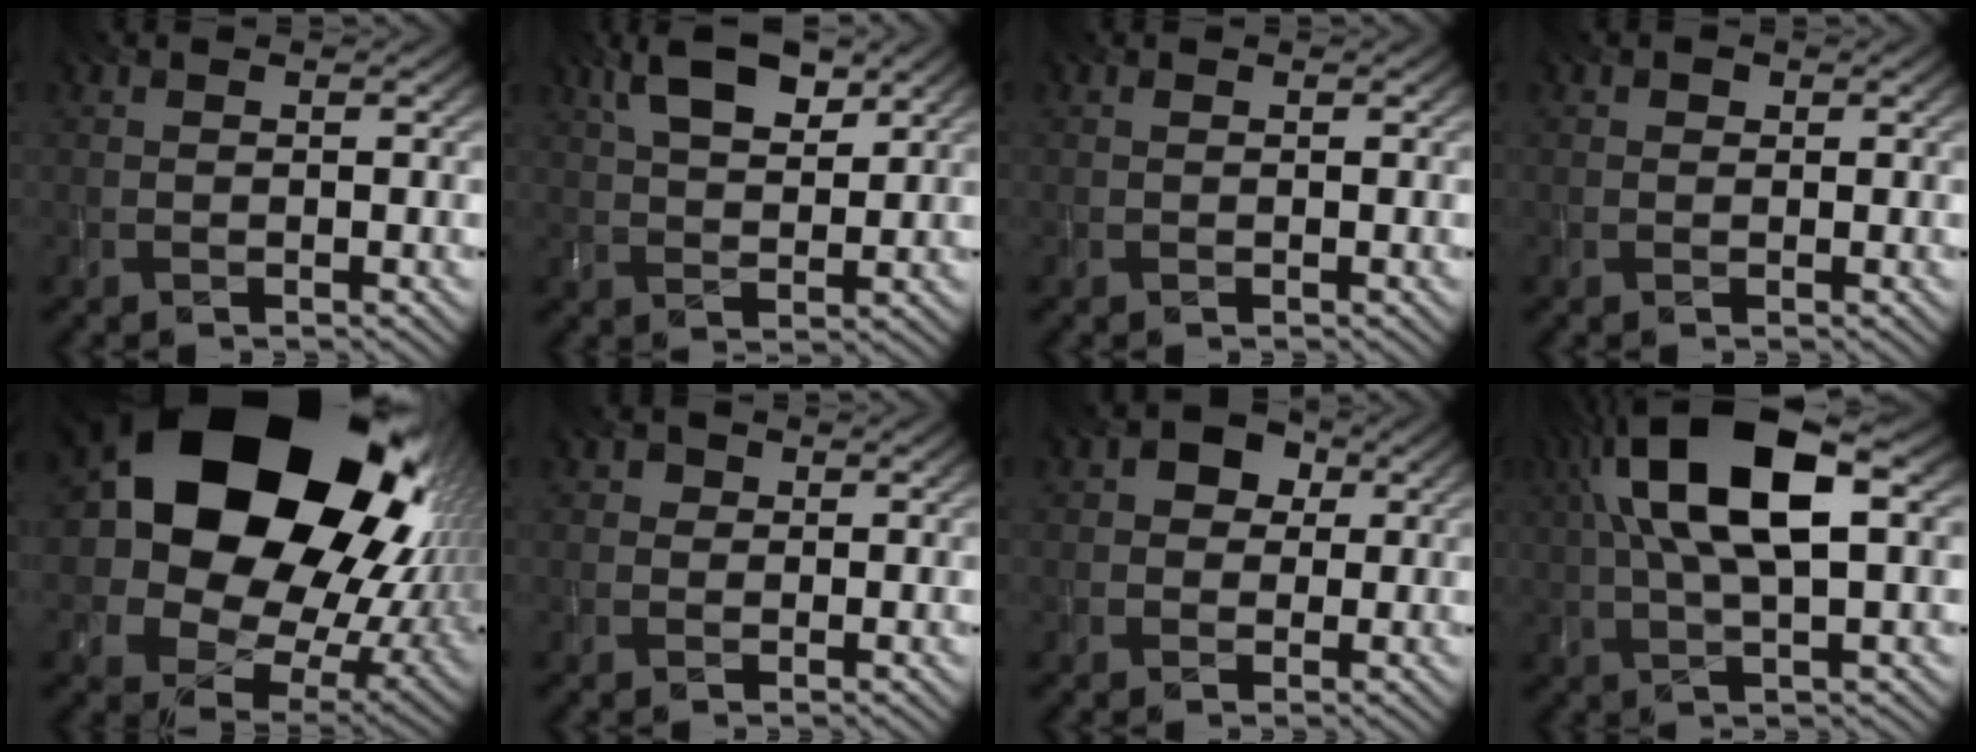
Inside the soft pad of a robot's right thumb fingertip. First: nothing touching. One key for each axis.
{"total": 7.8, "fx": 4.1, "fy": 3.3, "fz": 5.8, "tx": -0.124, "ty": 0.015, "tz": 0.079}
{"total": 0.0}
{"total": 0.7, "fx": 0.3, "fy": 0.6, "fz": 0.2, "tx": -0.002, "ty": 0.000, "tz": 0.001}
{"total": 22.9, "fx": 6.4, "fy": 17.5, "fz": 13.2, "tx": -0.314, "ty": -0.018, "tz": 0.157}
{"total": 1.5, "fx": 0.3, "fy": 1.5, "fz": 0.4, "tx": -0.004, "ty": 0.000, "tz": 0.000}
{"total": 4.4, "fx": 1.0, "fy": 3.8, "fz": 2.1, "tx": -0.036, "ty": 0.013, "tz": -0.003}
{"total": 13.7, "fx": 3.8, "fy": 5.0, "fz": 12.2, "tx": -0.247, "ty": 0.022, "tz": 0.065}